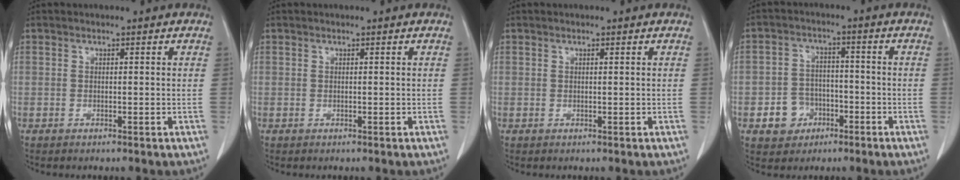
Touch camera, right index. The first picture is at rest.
{"total": 0.0}
{"total": 0.6, "force": [0.1, 0.2, 0.5], "torque": [-0.014, 0.002, 0.005]}
{"total": 6.6, "force": [-2.8, 5.6, 2.1], "torque": [-0.043, 0.021, -0.035]}